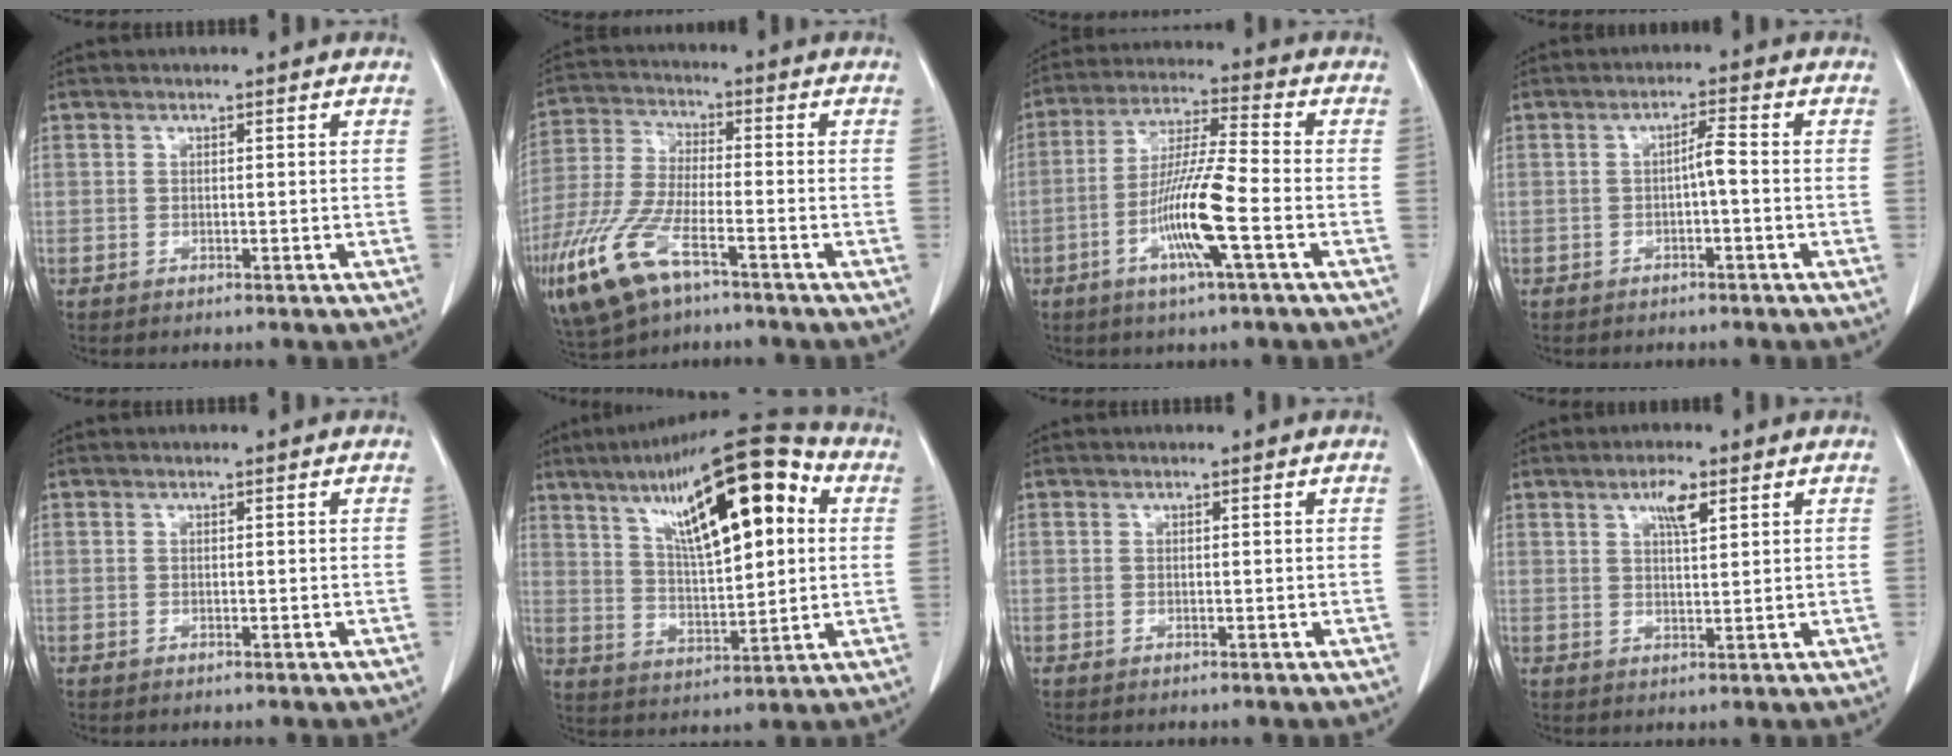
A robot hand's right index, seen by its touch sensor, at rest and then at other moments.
{"total": 13.9, "force": [-7.7, 4.7, 10.6], "torque": [-0.244, -0.020, -0.142]}
{"total": 11.2, "force": [-3.8, -0.1, 10.5], "torque": [-0.206, -0.005, -0.075]}
{"total": 2.4, "force": [-0.6, 0.1, 2.3], "torque": [-0.036, 0.006, -0.010]}
{"total": 0.0}
{"total": 20.2, "force": [7.6, 5.2, 18.0], "torque": [-0.291, 0.037, 0.124]}
{"total": 0.0}
{"total": 3.8, "force": [2.0, 0.8, 3.1], "torque": [-0.058, 0.002, 0.036]}